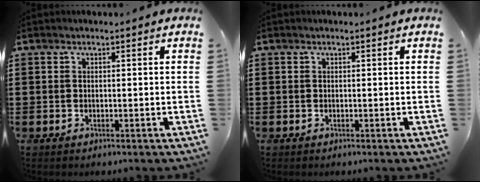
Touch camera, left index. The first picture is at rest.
{"total": 0.0}